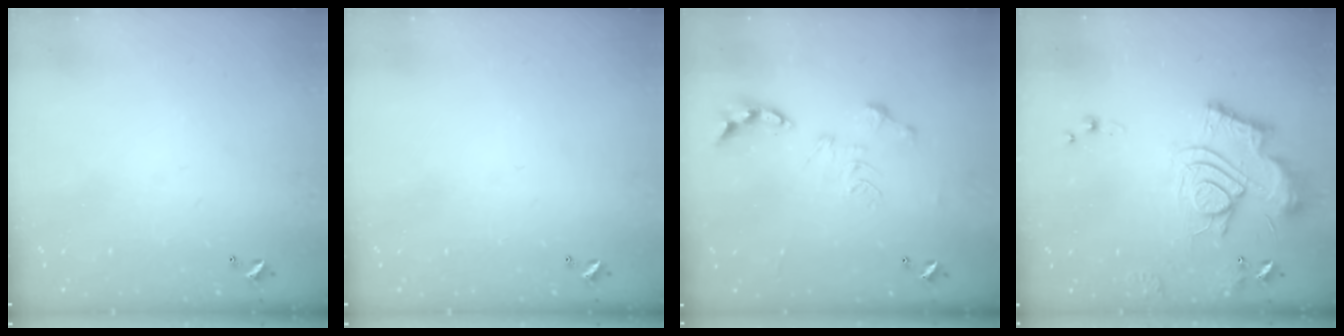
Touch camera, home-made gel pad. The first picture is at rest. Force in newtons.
{"total": 0.0}
{"total": 0.0}
{"total": 13.8, "press": 13.8, "slide": 1.3}